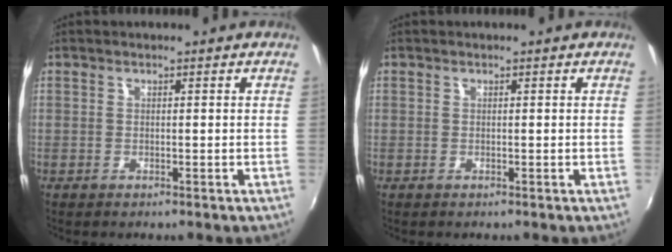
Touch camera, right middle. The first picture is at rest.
{"total": 0.0}